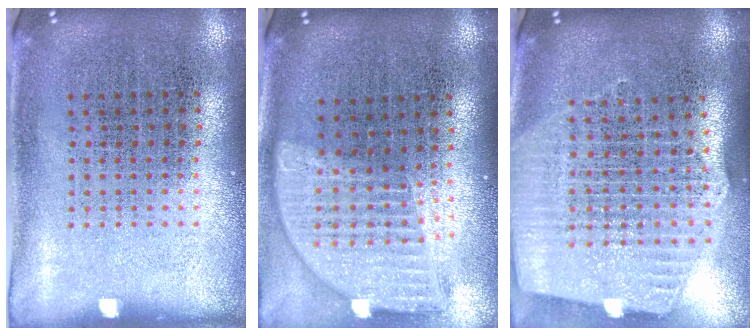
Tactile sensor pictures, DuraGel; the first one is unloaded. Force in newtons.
{"total": 1.8, "press": 1.5, "slide": 1.0}
{"total": 2.5, "press": 2.1, "slide": 1.4}